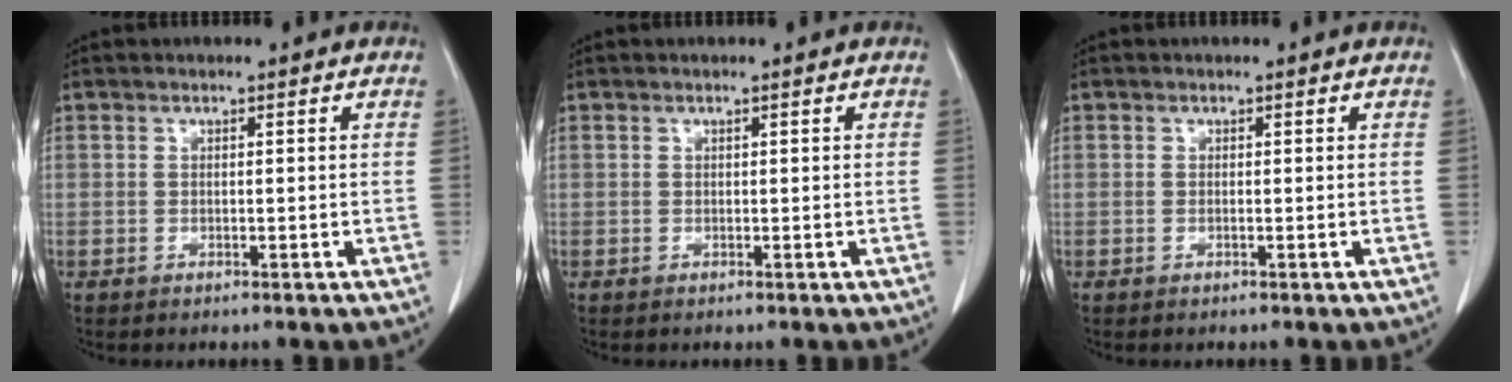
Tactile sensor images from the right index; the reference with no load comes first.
{"total": 0.0}
{"total": 0.0}